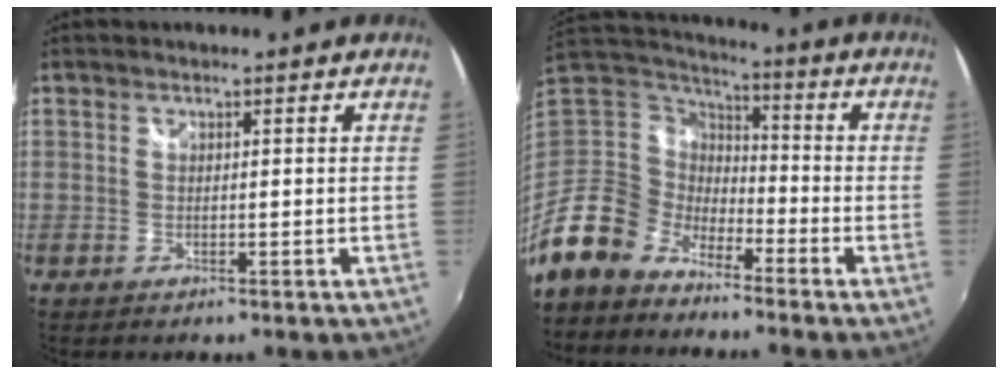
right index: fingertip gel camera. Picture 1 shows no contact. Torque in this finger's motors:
{"motor_torque": [-0.55, -0.60, -0.53, -0.21]}